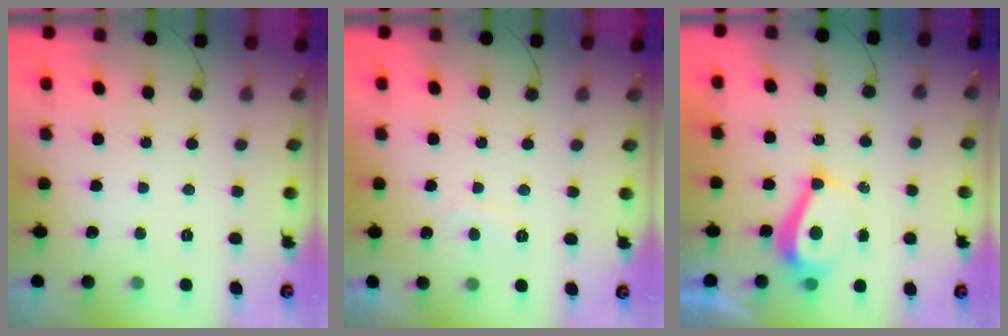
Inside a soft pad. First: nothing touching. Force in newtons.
{"total": 1.4, "press": 1.3, "slide": 0.6}
{"total": 7.3, "press": 7.3, "slide": 0.4}